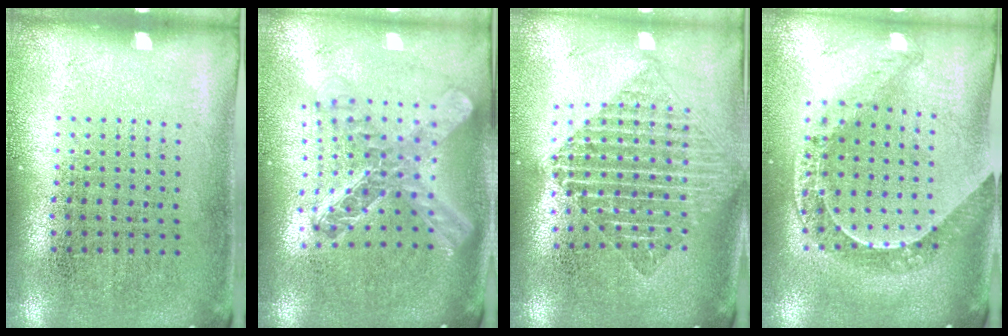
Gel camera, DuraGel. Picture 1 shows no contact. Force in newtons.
{"total": 2.4, "press": 1.9, "slide": 1.4}
{"total": 2.0, "press": 1.7, "slide": 1.1}
{"total": 1.2, "press": 1.1, "slide": 0.3}